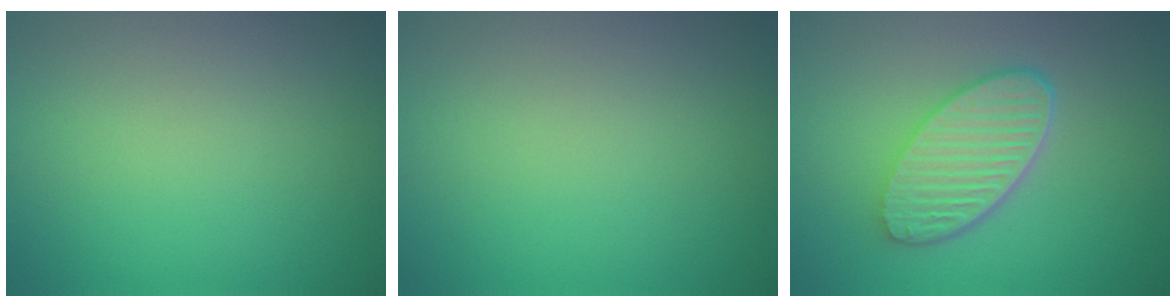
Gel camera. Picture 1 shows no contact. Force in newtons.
{"total": 0.0}
{"total": 5.7, "press": 4.4, "slide": 3.6}